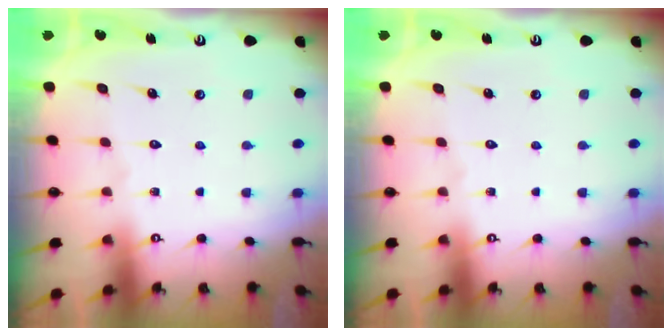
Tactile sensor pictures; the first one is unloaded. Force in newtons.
{"total": 0.0}